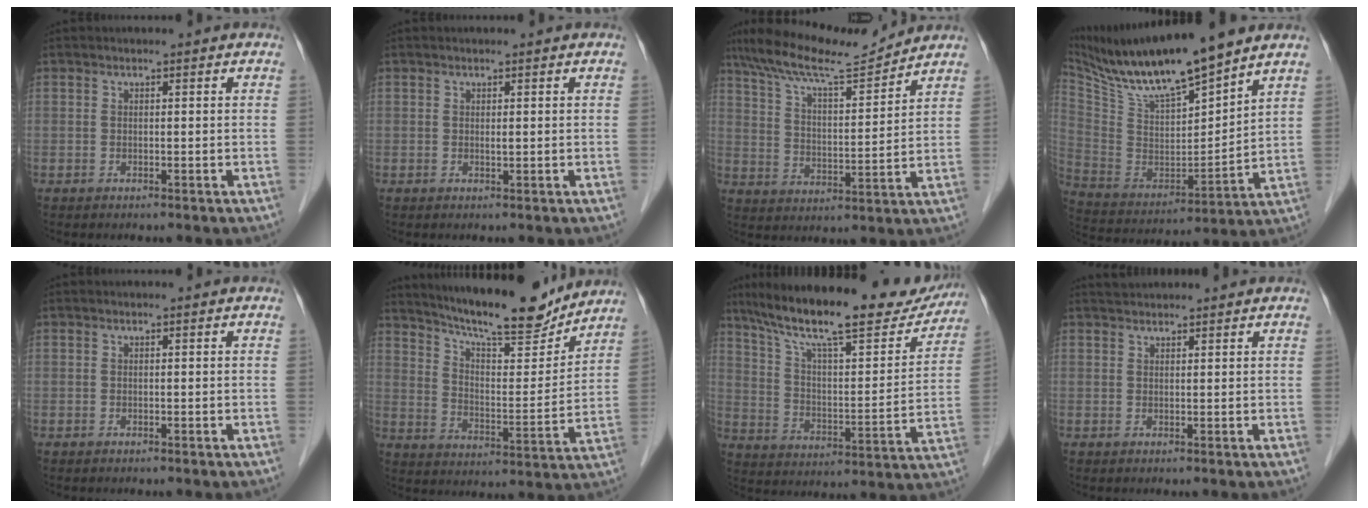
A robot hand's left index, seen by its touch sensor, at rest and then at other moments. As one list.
[{"total": 0.5, "force": [0.2, 0.1, 0.5], "torque": [-0.008, -0.003, 0.002]}, {"total": 13.0, "force": [11.8, 0.8, 5.6], "torque": [-0.108, 0.007, 0.201]}, {"total": 17.8, "force": [14.9, 1.6, 9.5], "torque": [-0.182, -0.008, 0.280]}, {"total": 0.0}, {"total": 17.3, "force": [15.7, 2.3, 7.1], "torque": [-0.119, -0.012, 0.237]}, {"total": 25.0, "force": [21.0, 4.7, 12.9], "torque": [-0.212, 0.000, 0.307]}, {"total": 2.4, "force": [2.4, 0.3, 0.3], "torque": [-0.007, 0.026, 0.044]}]